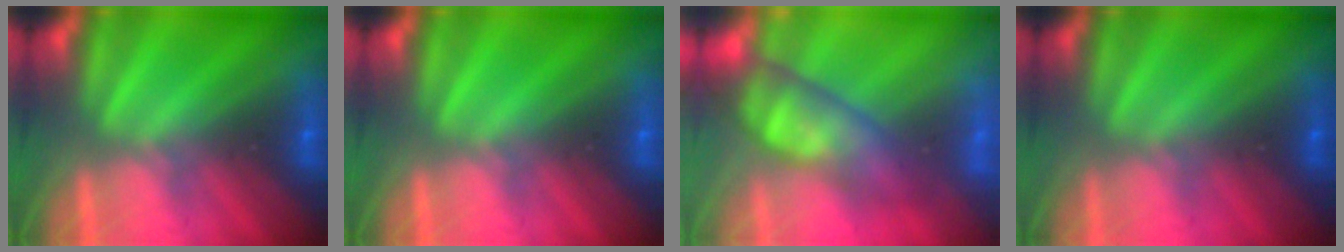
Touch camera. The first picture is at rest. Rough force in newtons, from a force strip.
{"total": 0.0}
{"total": 4.6}
{"total": 2.4}